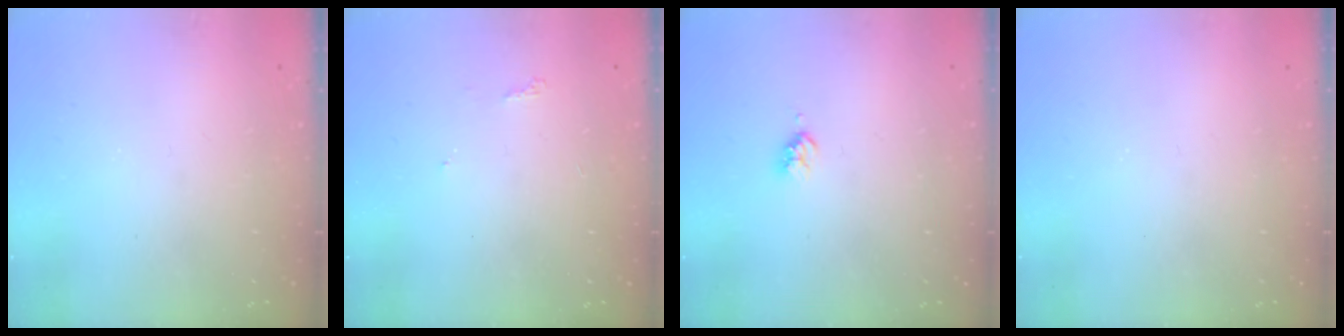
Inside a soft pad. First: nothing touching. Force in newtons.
{"total": 4.4, "press": 4.4, "slide": 0.5}
{"total": 3.1, "press": 3.0, "slide": 0.4}
{"total": 0.0}